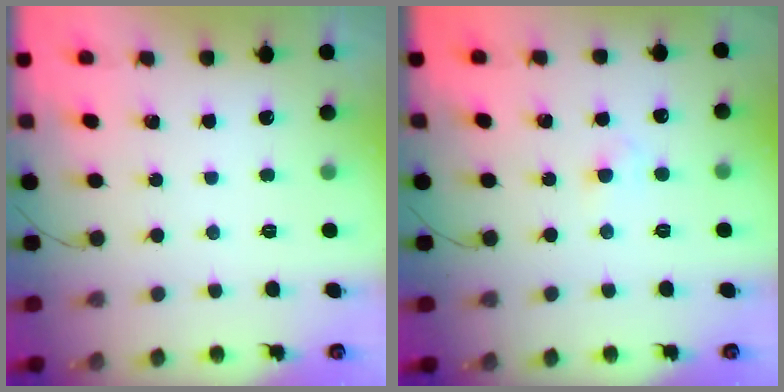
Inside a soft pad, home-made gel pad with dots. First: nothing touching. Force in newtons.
{"total": 2.4, "press": 2.3, "slide": 0.9}